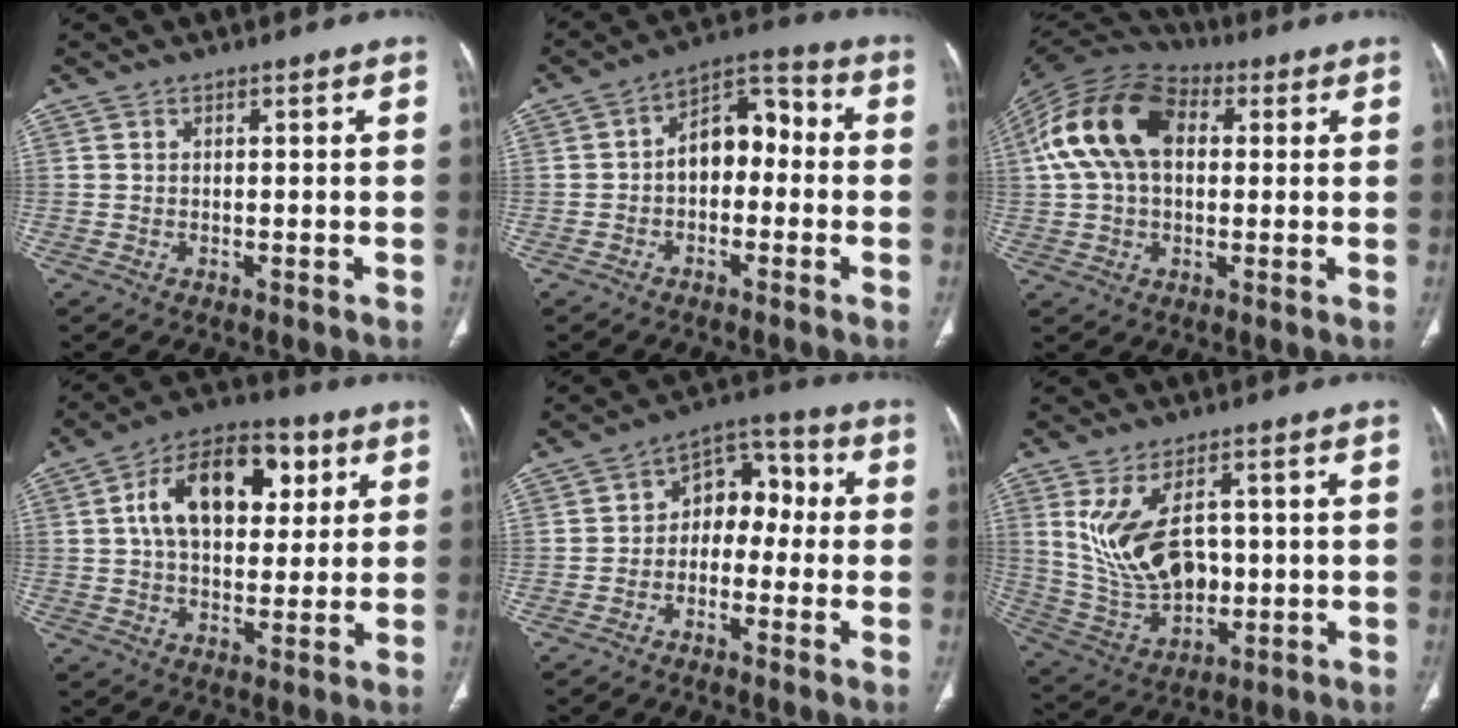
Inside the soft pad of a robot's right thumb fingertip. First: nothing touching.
{"total": 9.6, "force": [-0.7, 6.3, 7.2], "torque": [-0.077, 0.042, -0.027]}
{"total": 17.3, "force": [3.2, 11.3, 12.7], "torque": [-0.241, 0.033, 0.049]}
{"total": 17.5, "force": [4.9, 10.6, 13.1], "torque": [-0.179, 0.010, 0.073]}
{"total": 9.1, "force": [-0.9, 6.5, 6.3], "torque": [-0.051, 0.046, -0.032]}
{"total": 13.7, "force": [2.2, 8.3, 10.7], "torque": [-0.184, -0.008, 0.063]}